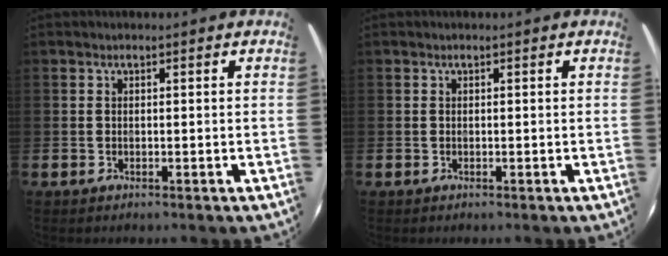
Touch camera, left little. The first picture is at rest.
{"total": 0.0}